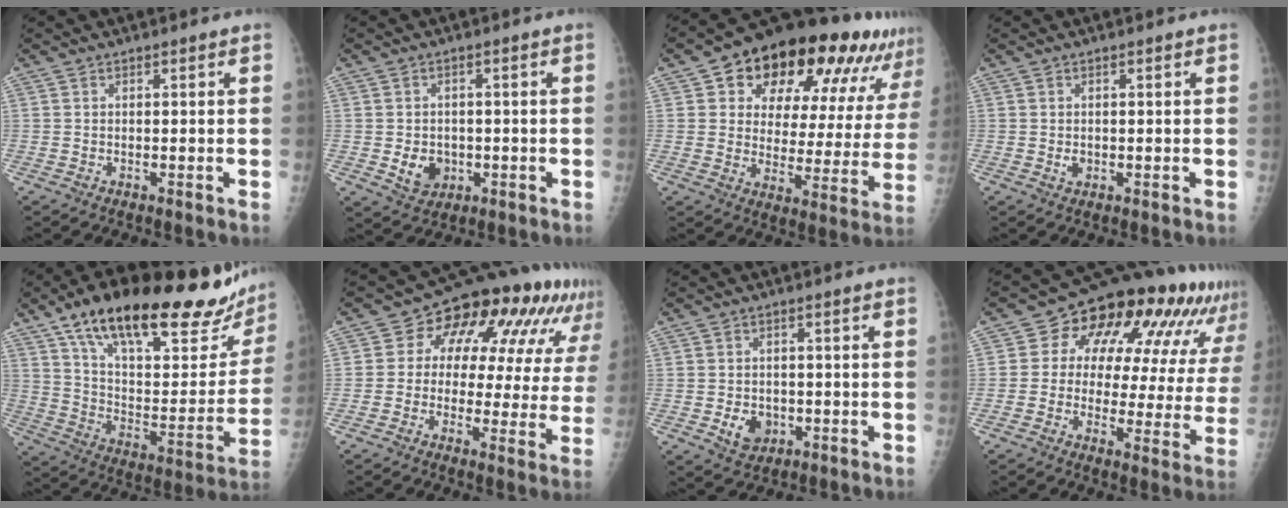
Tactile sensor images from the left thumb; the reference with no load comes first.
{"total": 5.3, "force": [-1.0, 4.4, 2.8], "torque": [-0.025, 0.002, -0.005]}
{"total": 25.4, "force": [15.5, 11.8, 16.3], "torque": [-0.200, -0.024, 0.211]}
{"total": 1.3, "force": [-0.1, 1.1, 0.7], "torque": [-0.008, 0.000, 0.003]}
{"total": 34.1, "force": [22.7, 11.7, 22.6], "torque": [-0.316, -0.038, 0.347]}
{"total": 19.9, "force": [8.6, 10.8, 14.4], "torque": [-0.153, 0.018, 0.105]}
{"total": 4.9, "force": [-1.3, 4.0, 2.6], "torque": [-0.026, 0.003, -0.011]}
{"total": 22.2, "force": [11.8, 11.3, 14.9], "torque": [-0.166, -0.002, 0.146]}